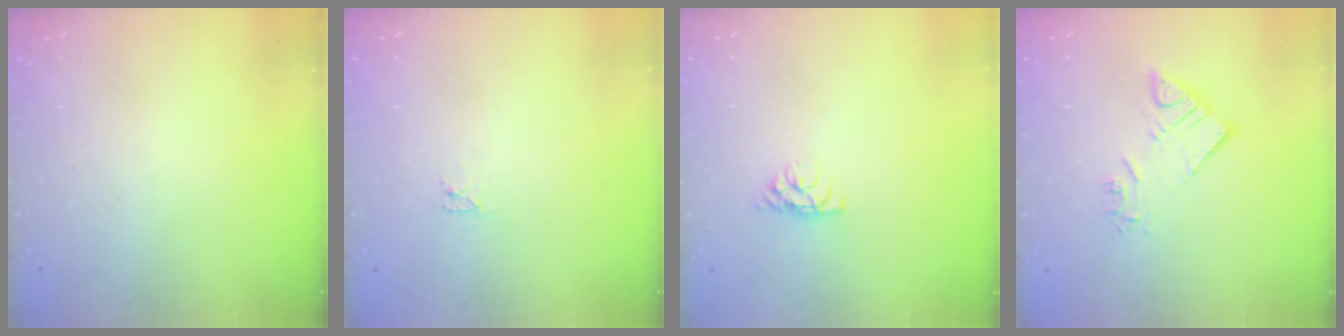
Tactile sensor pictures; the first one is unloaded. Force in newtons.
{"total": 2.6, "press": 2.6, "slide": 0.3}
{"total": 4.6, "press": 4.6, "slide": 0.5}
{"total": 9.0, "press": 9.0, "slide": 0.4}